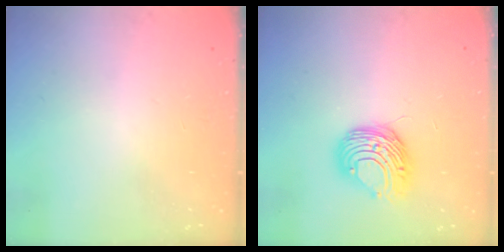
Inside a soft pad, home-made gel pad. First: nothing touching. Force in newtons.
{"total": 8.9, "press": 8.9, "slide": 0.5}